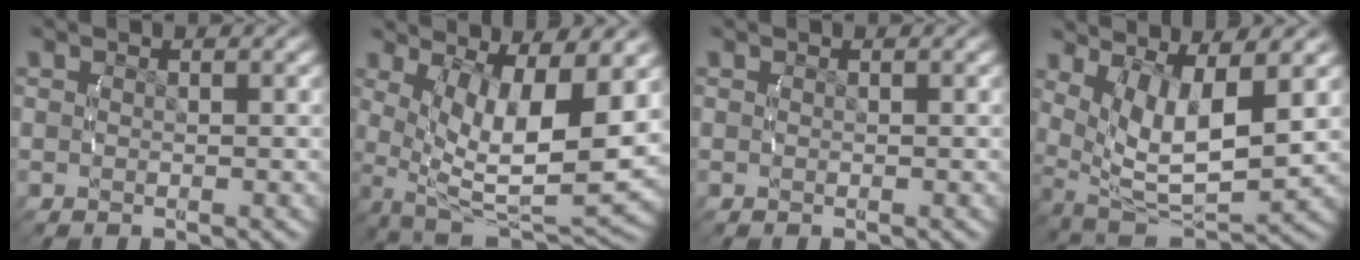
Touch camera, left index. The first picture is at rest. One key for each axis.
{"total": 11.1, "fx": -1.1, "fy": 6.3, "fz": 9.0, "tx": -0.177, "ty": -0.055, "tz": 0.003}
{"total": 0.0}
{"total": 10.1, "fx": 0.5, "fy": 6.8, "fz": 7.5, "tx": -0.167, "ty": -0.047, "tz": 0.025}